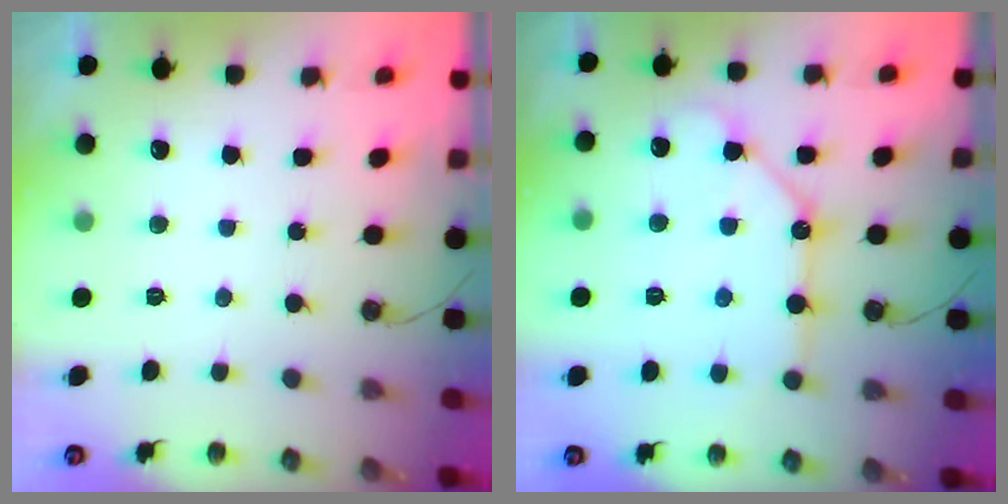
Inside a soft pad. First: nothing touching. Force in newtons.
{"total": 13.1, "press": 13.1, "slide": 1.5}